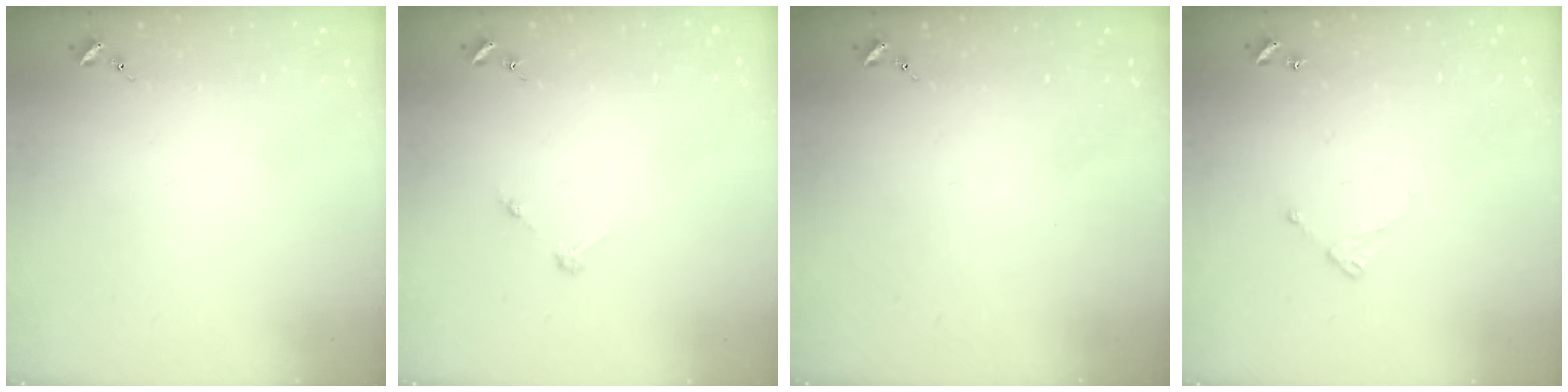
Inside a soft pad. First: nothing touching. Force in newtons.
{"total": 2.7, "press": 2.7, "slide": 0.3}
{"total": 0.0}
{"total": 5.8, "press": 5.8, "slide": 0.5}